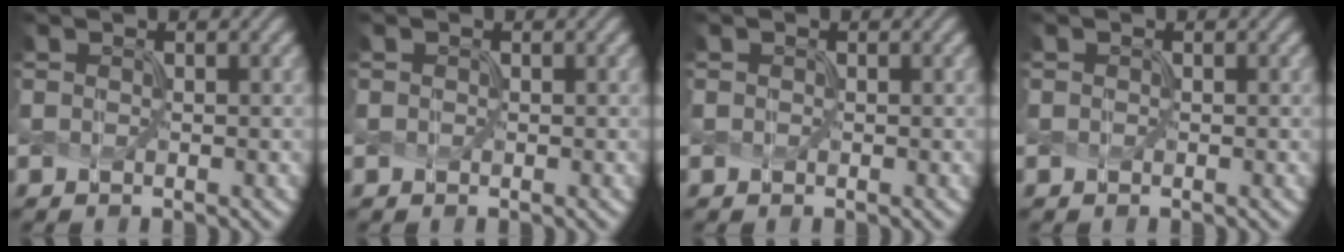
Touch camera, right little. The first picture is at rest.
{"total": 0.0}
{"total": 0.0}
{"total": 0.0}